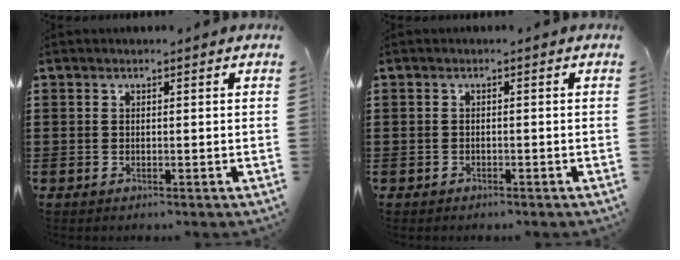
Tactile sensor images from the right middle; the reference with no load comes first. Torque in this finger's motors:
{"motor_torque": [-0.10, -0.01, -0.01, -0.01]}